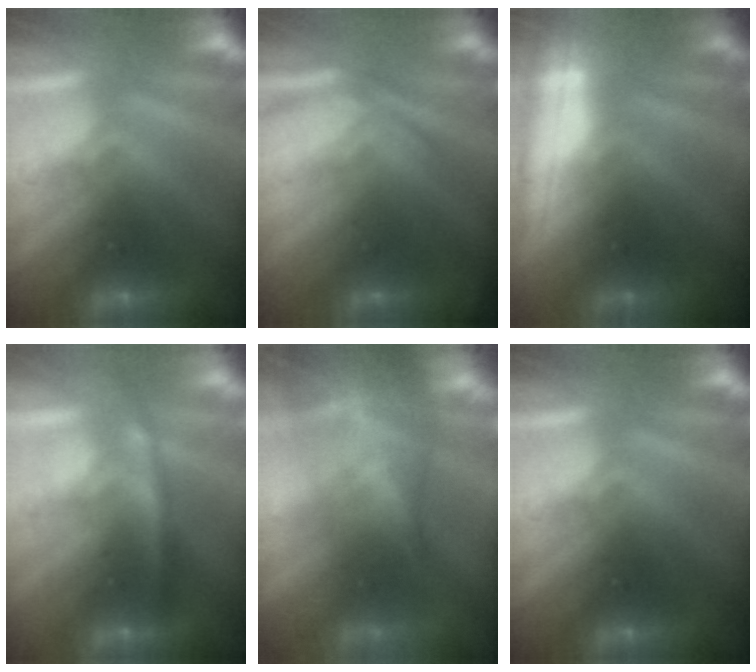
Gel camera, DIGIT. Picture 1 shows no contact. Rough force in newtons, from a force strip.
{"total": 2.8}
{"total": 2.8}
{"total": 4.5}
{"total": 9.6}
{"total": 0.0}